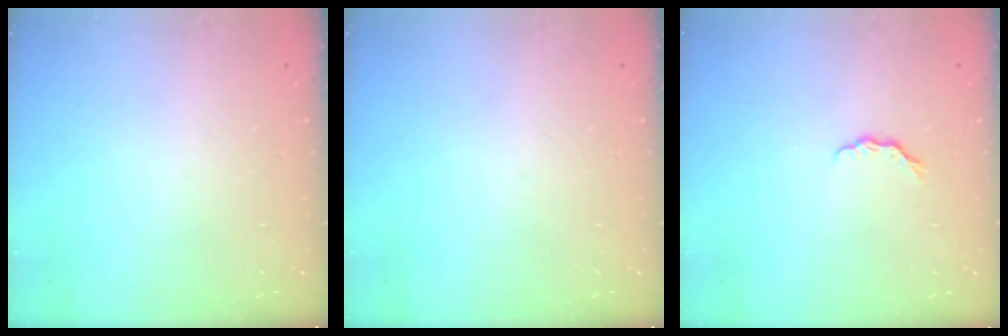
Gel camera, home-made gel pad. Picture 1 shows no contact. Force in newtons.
{"total": 0.0}
{"total": 3.9, "press": 3.9, "slide": 0.5}